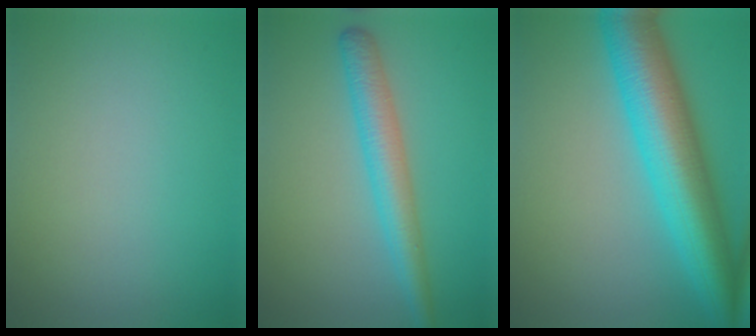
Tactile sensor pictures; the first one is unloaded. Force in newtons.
{"total": 4.2, "press": 4.2, "slide": 0.1}
{"total": 11.2, "press": 11.2, "slide": 0.2}